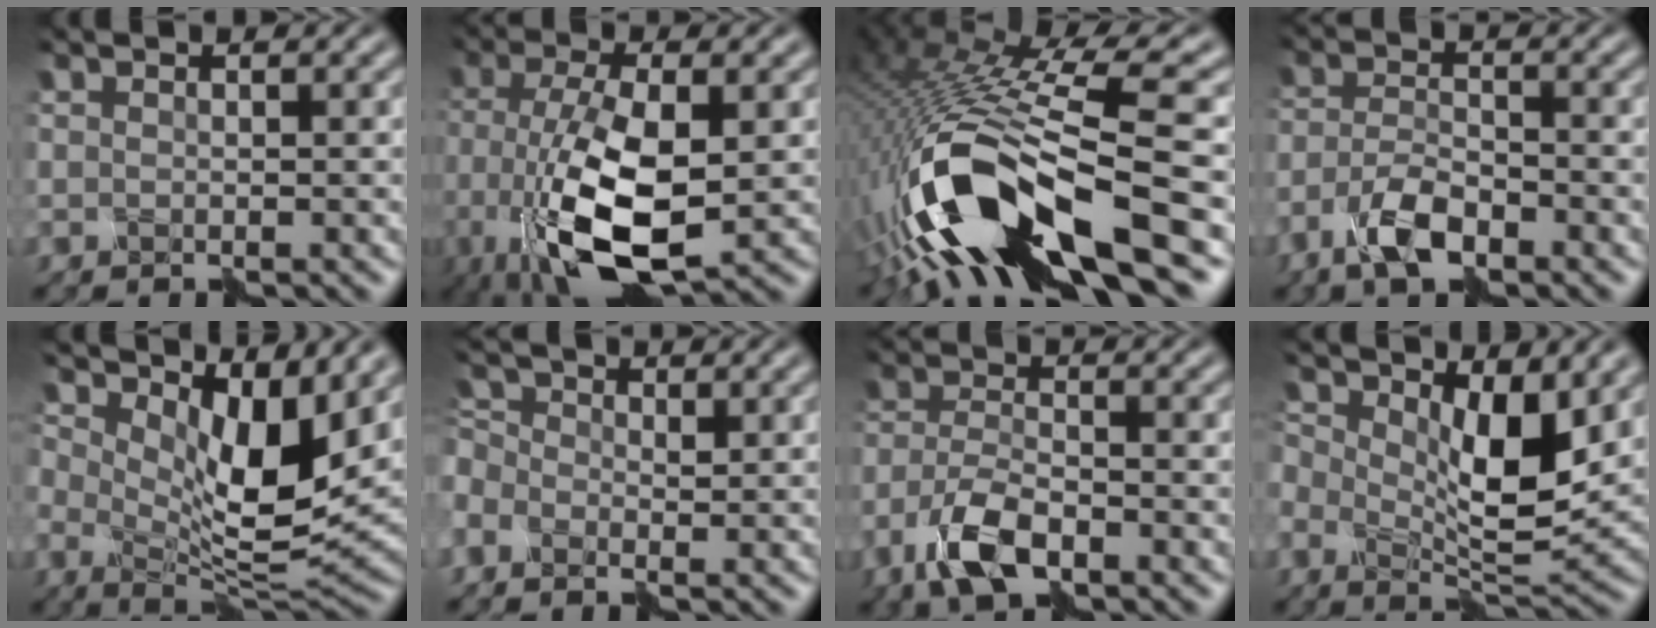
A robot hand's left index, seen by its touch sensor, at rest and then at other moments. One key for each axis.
{"total": 10.2, "fx": -3.2, "fy": 4.0, "fz": 8.8, "tx": -0.189, "ty": -0.017, "tz": -0.056}
{"total": 15.2, "fx": -7.1, "fy": 4.3, "fz": 12.7, "tx": -0.263, "ty": -0.011, "tz": -0.111}
{"total": 4.3, "fx": -3.4, "fy": 1.2, "fz": 2.4, "tx": -0.057, "ty": 0.002, "tz": -0.072}
{"total": 10.0, "fx": 2.3, "fy": 4.4, "fz": 8.6, "tx": -0.160, "ty": -0.008, "tz": 0.040}
{"total": 4.3, "fx": -1.0, "fy": 3.0, "fz": 2.9, "tx": -0.084, "ty": 0.013, "tz": -0.021}
{"total": 5.5, "fx": -3.9, "fy": 2.0, "fz": 3.4, "tx": -0.082, "ty": 0.002, "tz": -0.084}
{"total": 7.8, "fx": 0.5, "fy": 3.5, "fz": 6.9, "tx": -0.130, "ty": -0.006, "tz": 0.007}